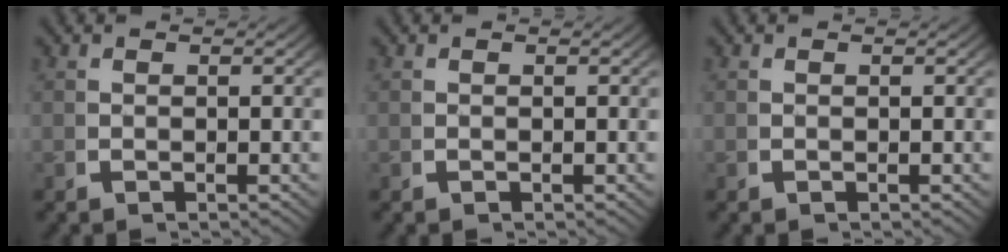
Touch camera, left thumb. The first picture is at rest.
{"total": 0.0}
{"total": 0.0}